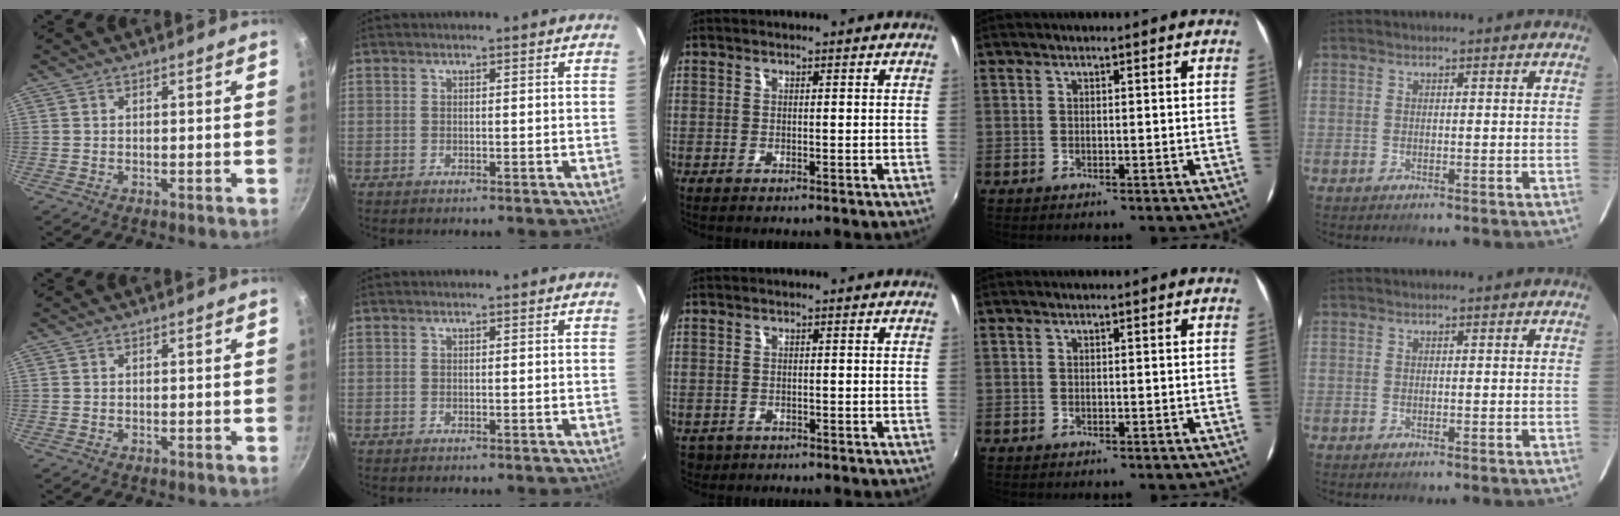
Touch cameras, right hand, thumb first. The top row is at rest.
{"middle": {"total": 3.1, "force": [-1.2, 2.6, 1.2], "torque": [-0.030, -0.007, -0.014]}}